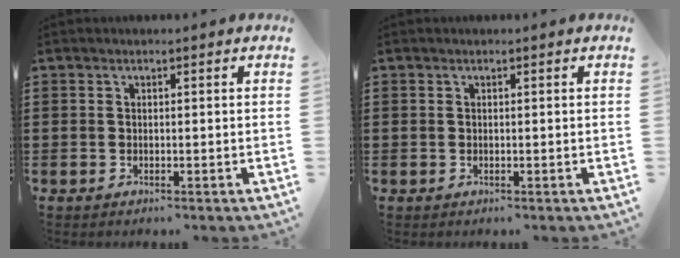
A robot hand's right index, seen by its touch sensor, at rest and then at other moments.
{"total": 0.0}